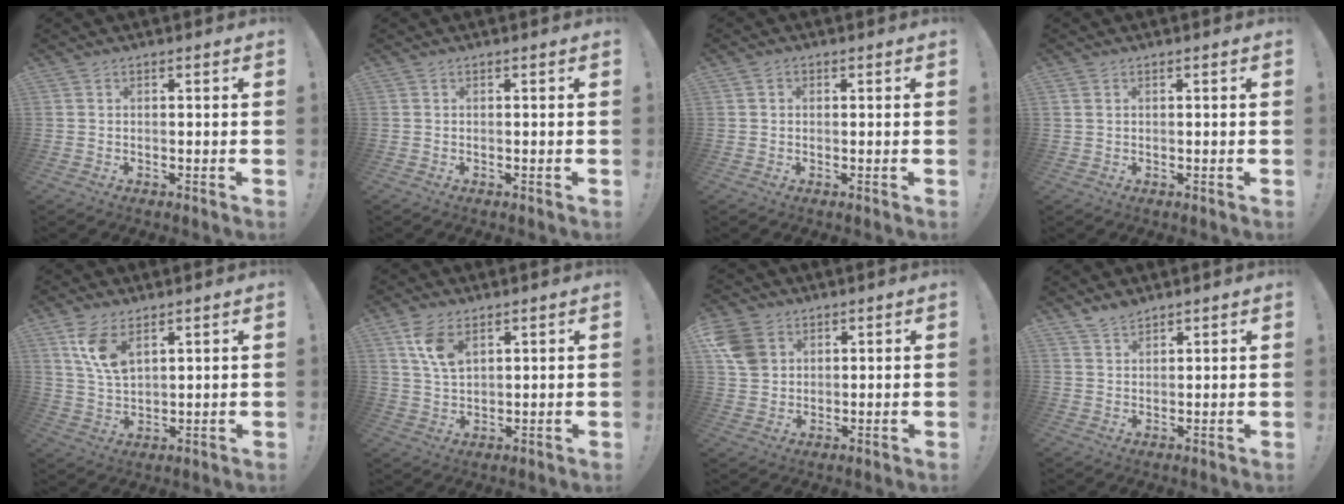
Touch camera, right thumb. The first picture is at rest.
{"total": 0.0}
{"total": 1.2, "force": [0.2, 1.1, 0.5], "torque": [-0.011, 0.004, 0.004]}
{"total": 1.0, "force": [0.5, 0.7, 0.5], "torque": [-0.012, 0.003, 0.011]}
{"total": 9.5, "force": [5.5, 4.7, 6.1], "torque": [-0.113, -0.024, 0.102]}
{"total": 8.5, "force": [4.8, 4.6, 5.3], "torque": [-0.090, -0.017, 0.090]}
{"total": 8.6, "force": [3.7, 6.9, 3.7], "torque": [-0.064, -0.009, 0.077]}
{"total": 4.6, "force": [4.0, 2.0, 0.8], "torque": [-0.010, -0.028, 0.076]}